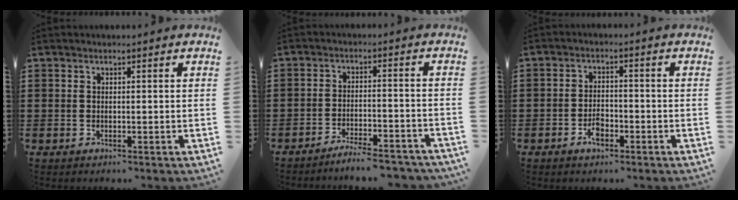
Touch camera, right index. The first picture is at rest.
{"total": 4.7, "force": [-4.5, 0.0, 1.6], "torque": [-0.026, -0.002, -0.086]}
{"total": 3.1, "force": [-1.7, 1.6, 2.0], "torque": [-0.035, 0.005, -0.032]}